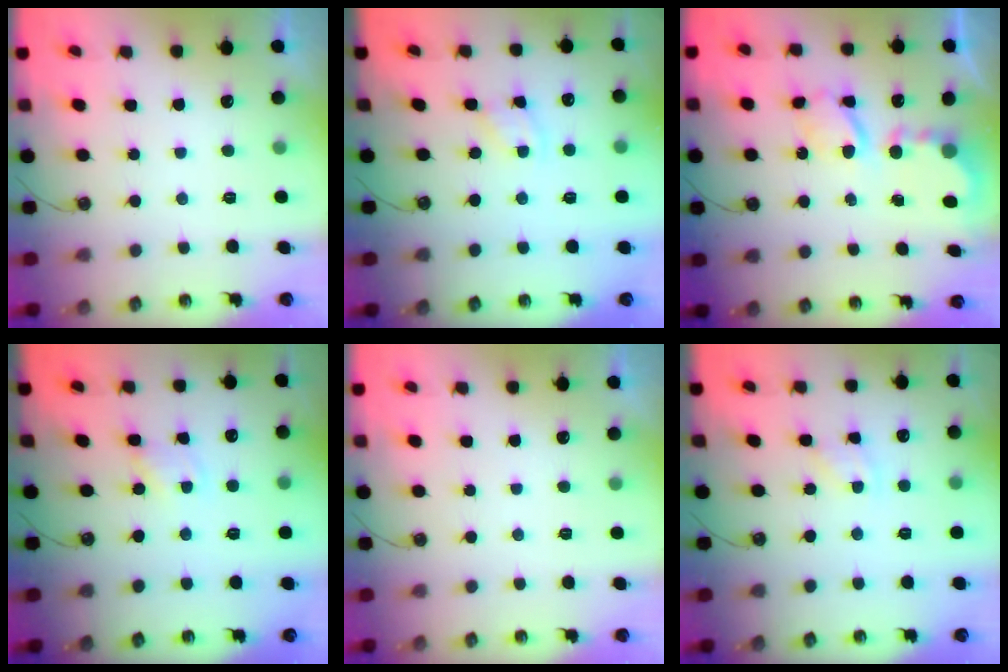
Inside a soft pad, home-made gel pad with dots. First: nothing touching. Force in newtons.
{"total": 1.8, "press": 1.8, "slide": 0.3}
{"total": 6.1, "press": 6.1, "slide": 0.3}
{"total": 1.4, "press": 1.4, "slide": 0.2}
{"total": 0.0}
{"total": 2.6, "press": 2.6, "slide": 0.4}